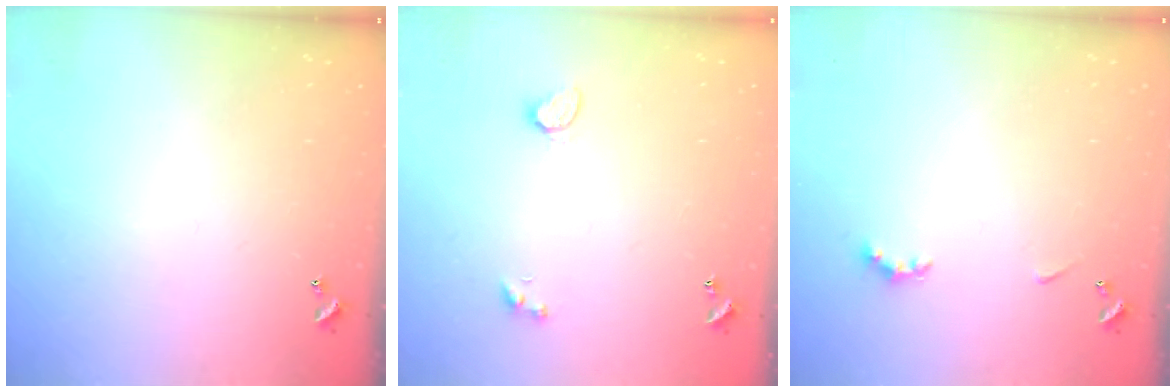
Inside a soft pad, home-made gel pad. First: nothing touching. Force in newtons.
{"total": 2.3, "press": 2.3, "slide": 0.5}
{"total": 2.9, "press": 2.8, "slide": 0.6}